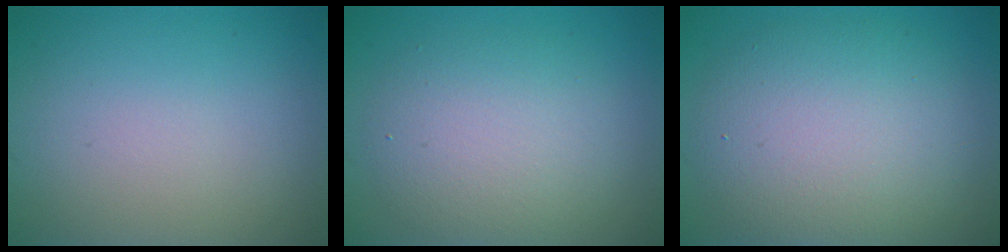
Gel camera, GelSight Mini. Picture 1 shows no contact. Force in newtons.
{"total": 5.4, "press": 5.3, "slide": 0.2}
{"total": 9.1, "press": 9.1, "slide": 0.3}